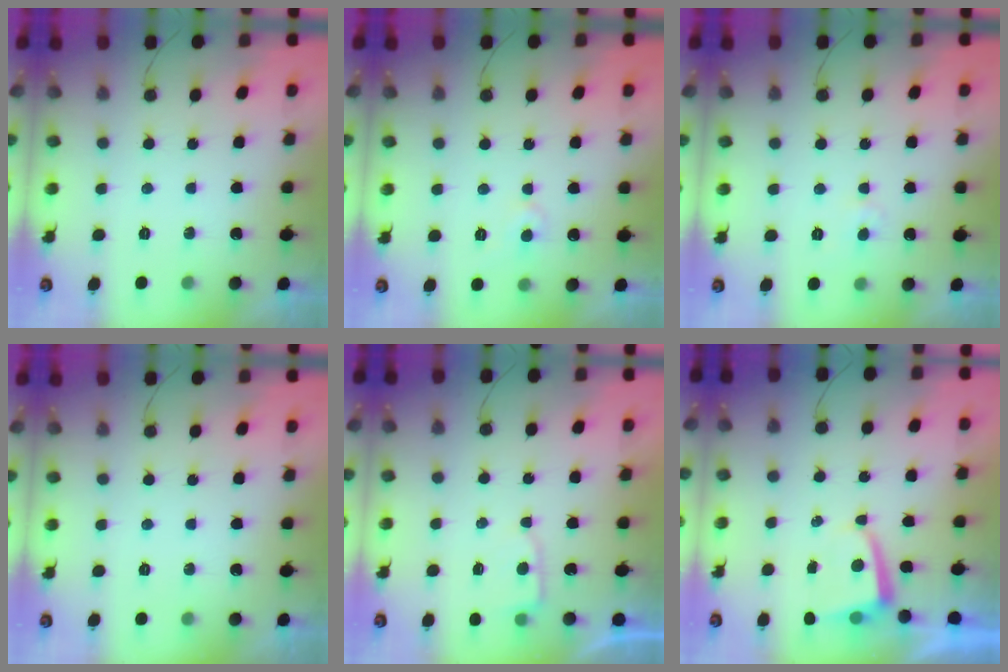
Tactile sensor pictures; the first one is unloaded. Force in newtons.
{"total": 4.8, "press": 4.7, "slide": 0.5}
{"total": 3.5, "press": 3.5, "slide": 0.4}
{"total": 0.0}
{"total": 2.8, "press": 2.8, "slide": 0.4}
{"total": 2.0, "press": 2.0, "slide": 0.3}